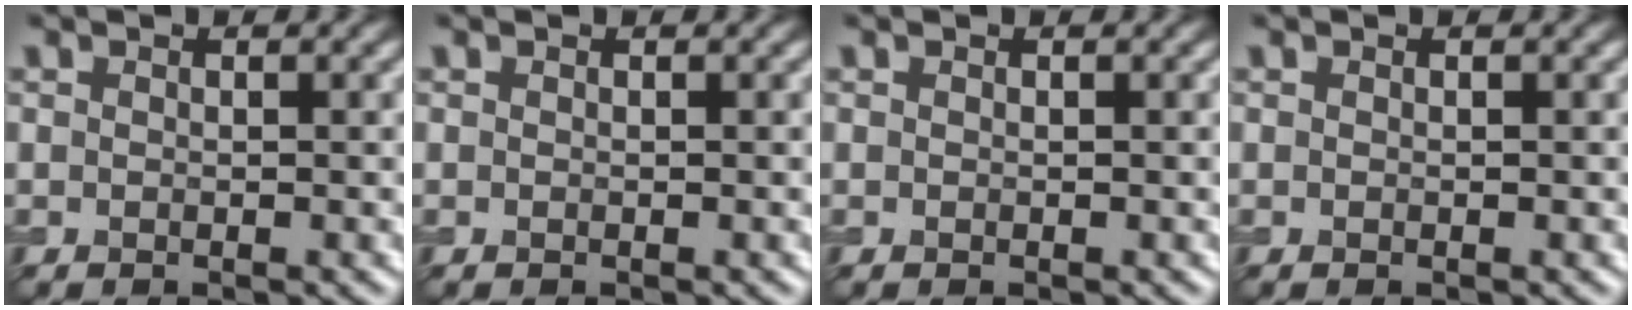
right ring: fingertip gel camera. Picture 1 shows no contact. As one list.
[{"total": 0.0}, {"total": 0.0}, {"total": 0.0}]